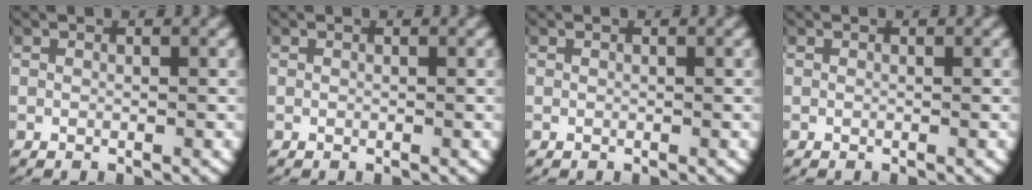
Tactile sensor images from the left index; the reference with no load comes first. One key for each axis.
{"total": 0.0}
{"total": 0.0}
{"total": 0.0}